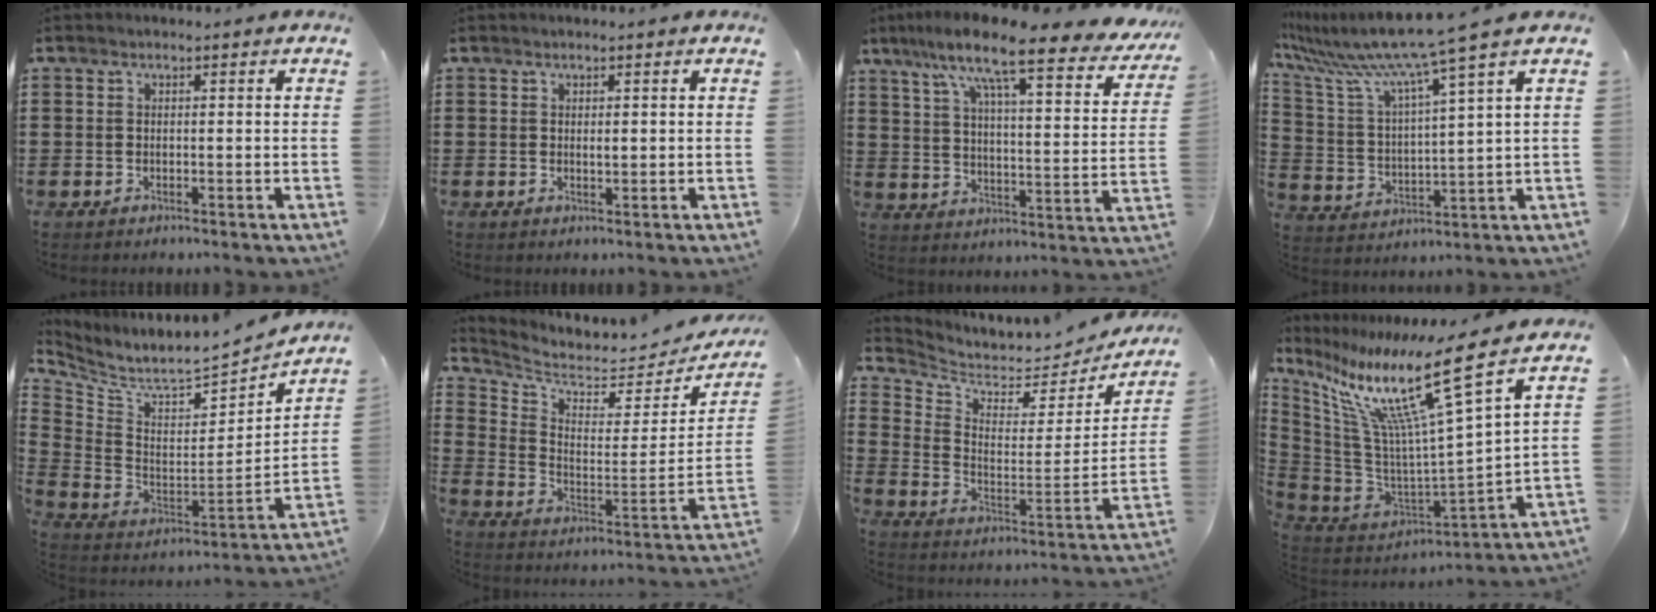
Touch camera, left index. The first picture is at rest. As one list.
[{"total": 0.9, "force": [0.3, 0.2, 0.8], "torque": [-0.016, 0.001, 0.005]}, {"total": 11.2, "force": [8.6, 0.9, 7.0], "torque": [-0.152, -0.055, 0.134]}, {"total": 9.8, "force": [7.9, -1.0, 5.7], "torque": [-0.143, -0.054, 0.125]}, {"total": 6.5, "force": [6.0, 0.7, 2.5], "torque": [-0.082, -0.059, 0.095]}, {"total": 4.4, "force": [4.2, 0.5, 1.2], "torque": [-0.051, -0.053, 0.067]}, {"total": 4.1, "force": [3.9, 1.3, 0.6], "torque": [-0.041, -0.043, 0.063]}, {"total": 15.9, "force": [9.4, 0.9, 12.8], "torque": [-0.291, -0.066, 0.139]}]